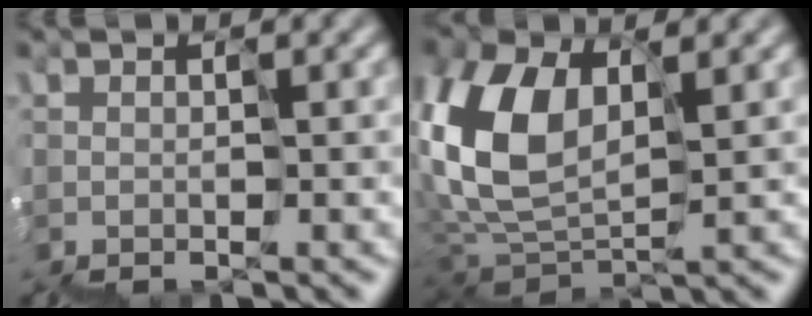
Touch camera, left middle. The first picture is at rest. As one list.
[{"total": 6.5, "force": [2.5, 4.2, 4.3], "torque": [-0.139, 0.017, 0.044]}]